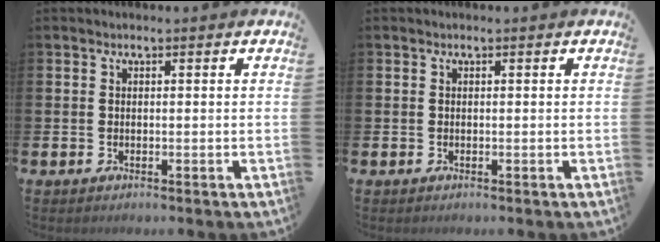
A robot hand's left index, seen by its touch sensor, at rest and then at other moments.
{"total": 0.0}